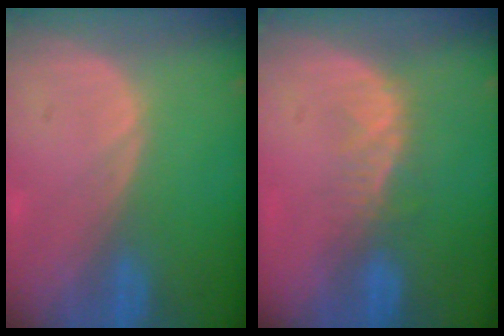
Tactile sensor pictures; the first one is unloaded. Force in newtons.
{"total": 3.4, "press": 3.0, "slide": 1.6}